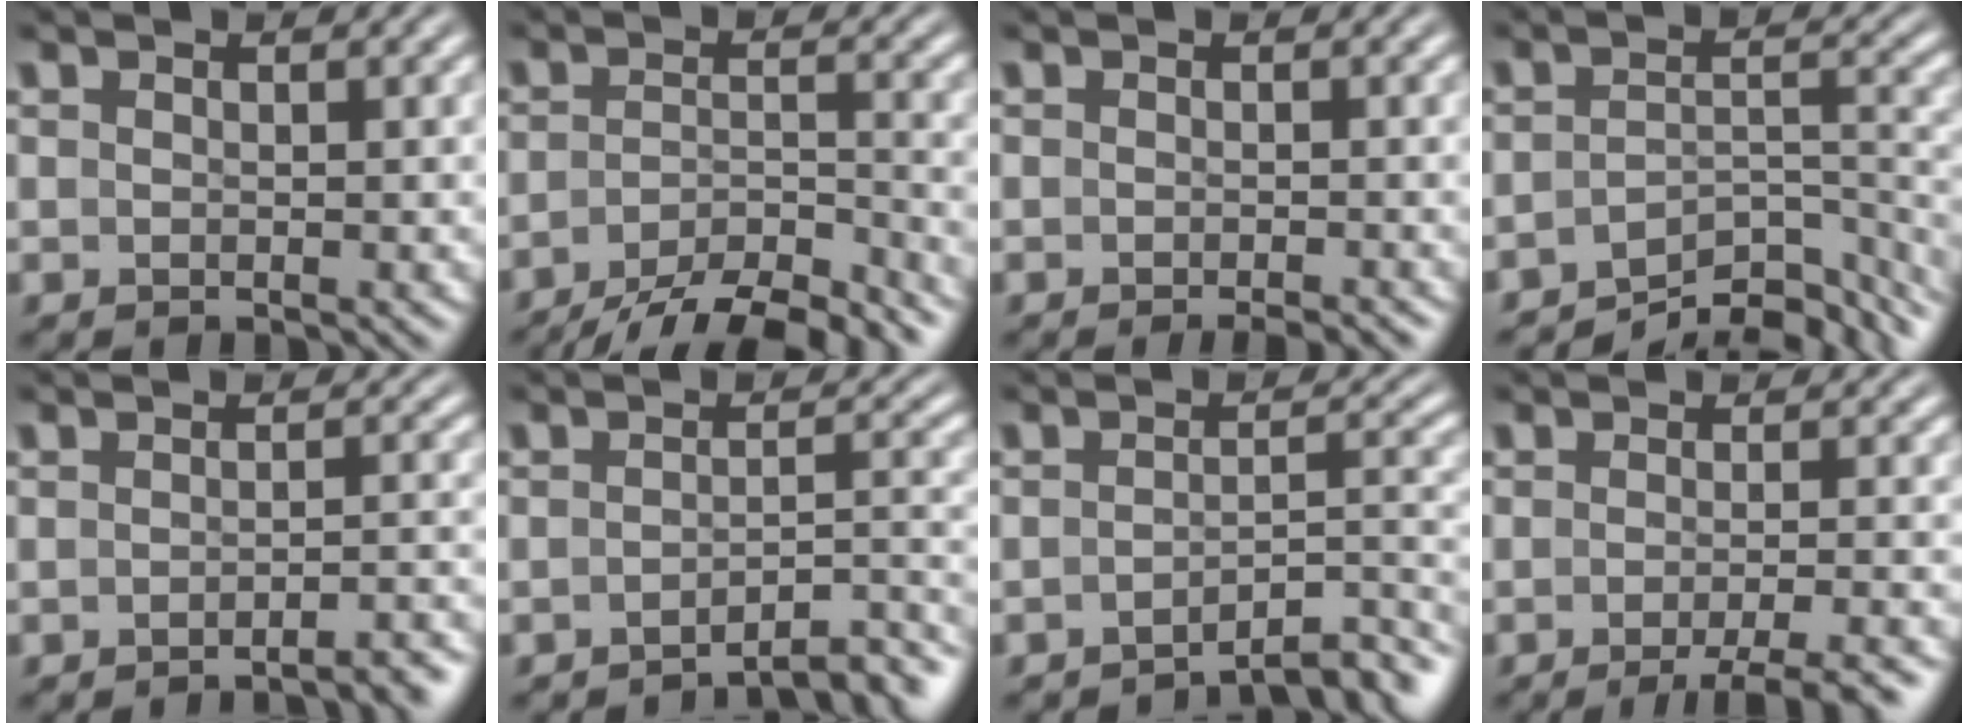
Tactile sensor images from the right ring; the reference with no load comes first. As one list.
[{"total": 6.8, "force": [-5.4, 2.3, 3.4], "torque": [-0.040, -0.018, -0.080]}, {"total": 2.0, "force": [-1.7, 0.0, 0.9], "torque": [-0.009, -0.003, -0.025]}, {"total": 10.8, "force": [-8.8, 4.1, 4.9], "torque": [-0.056, -0.026, -0.120]}, {"total": 4.4, "force": [-4.1, 0.3, 1.3], "torque": [-0.015, -0.004, -0.063]}, {"total": 4.9, "force": [-4.3, 0.6, 2.3], "torque": [-0.022, -0.004, -0.068]}, {"total": 5.4, "force": [-4.6, 0.9, 2.8], "torque": [-0.024, -0.004, -0.070]}, {"total": 5.1, "force": [-3.9, 0.7, 3.2], "torque": [-0.037, -0.002, -0.061]}]